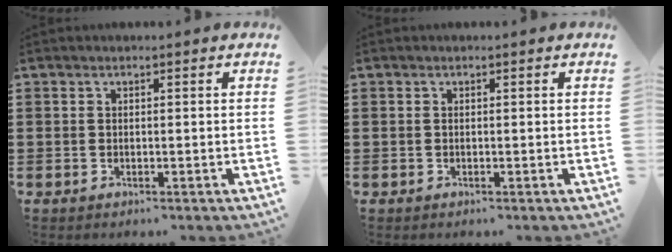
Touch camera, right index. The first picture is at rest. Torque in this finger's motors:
{"motor_torque": [0.02, 0.18, -0.01, 0.01]}